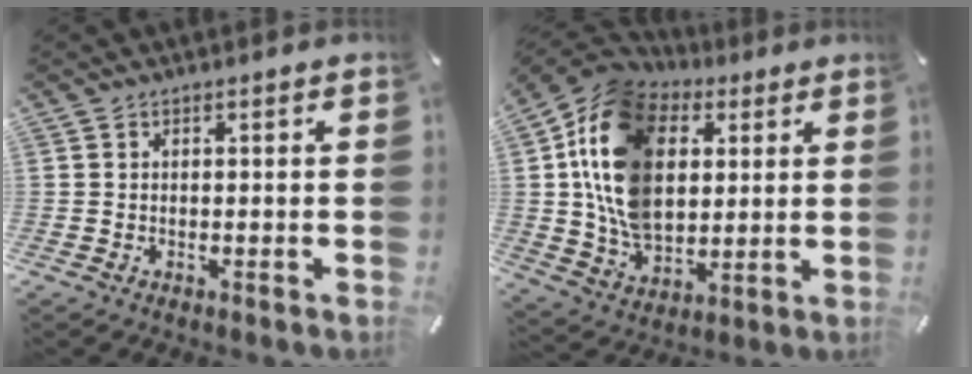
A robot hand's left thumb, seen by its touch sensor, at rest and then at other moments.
{"total": 19.4, "force": [3.8, 14.6, 12.3], "torque": [-0.257, -0.008, 0.072]}